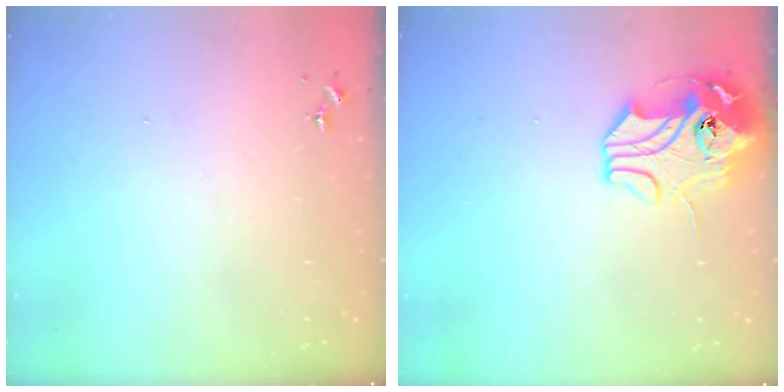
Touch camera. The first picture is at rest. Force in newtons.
{"total": 12.3, "press": 12.2, "slide": 2.0}